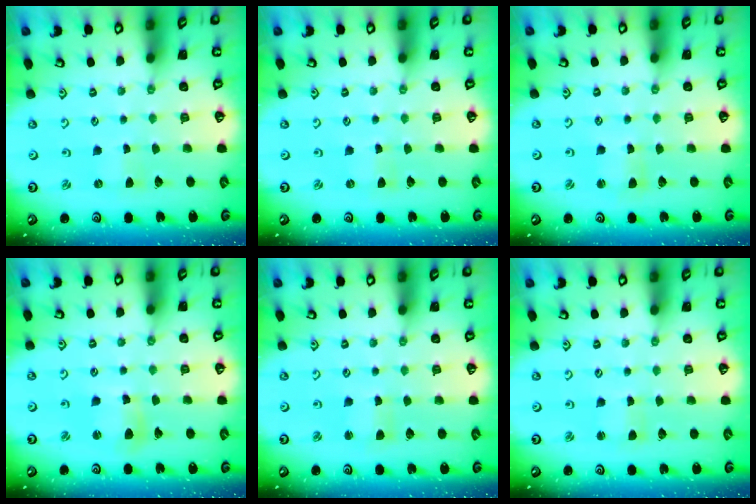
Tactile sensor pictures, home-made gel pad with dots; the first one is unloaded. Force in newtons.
{"total": 0.0}
{"total": 1.7, "press": 1.6, "slide": 0.4}
{"total": 6.8, "press": 6.7, "slide": 1.1}
{"total": 2.3, "press": 2.3, "slide": 0.4}
{"total": 1.8, "press": 1.8, "slide": 0.3}